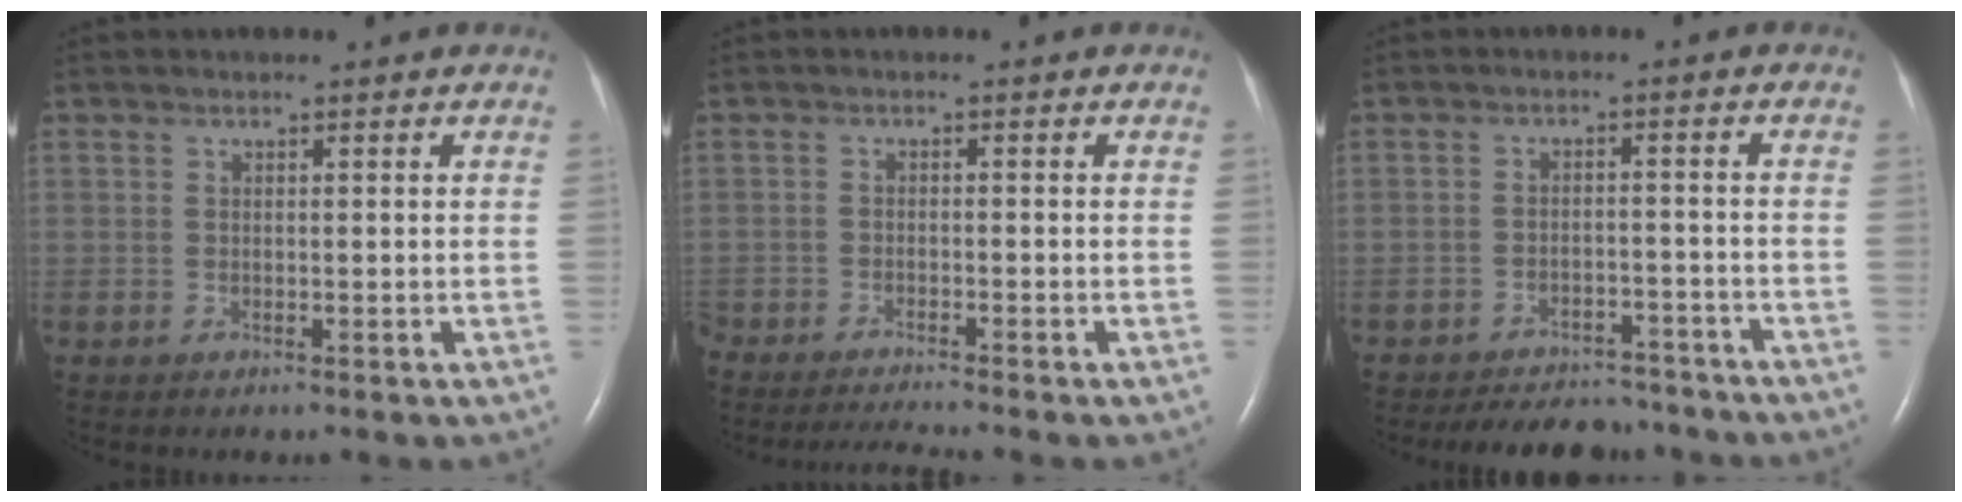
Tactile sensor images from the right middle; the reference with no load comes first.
{"total": 2.1, "force": [-2.1, -0.3, 0.1], "torque": [-0.004, -0.008, -0.041]}
{"total": 9.1, "force": [-8.3, 3.2, 1.9], "torque": [-0.026, 0.003, -0.108]}